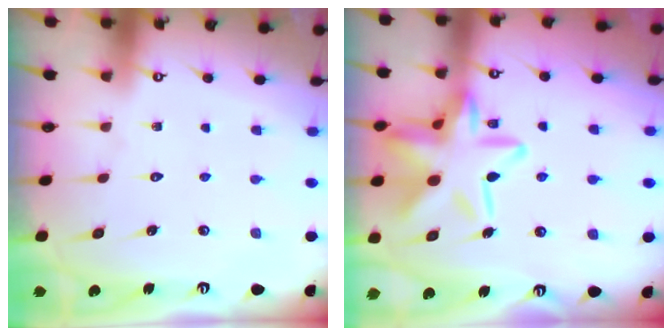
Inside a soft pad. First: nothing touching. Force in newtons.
{"total": 19.2, "press": 19.2, "slide": 1.5}